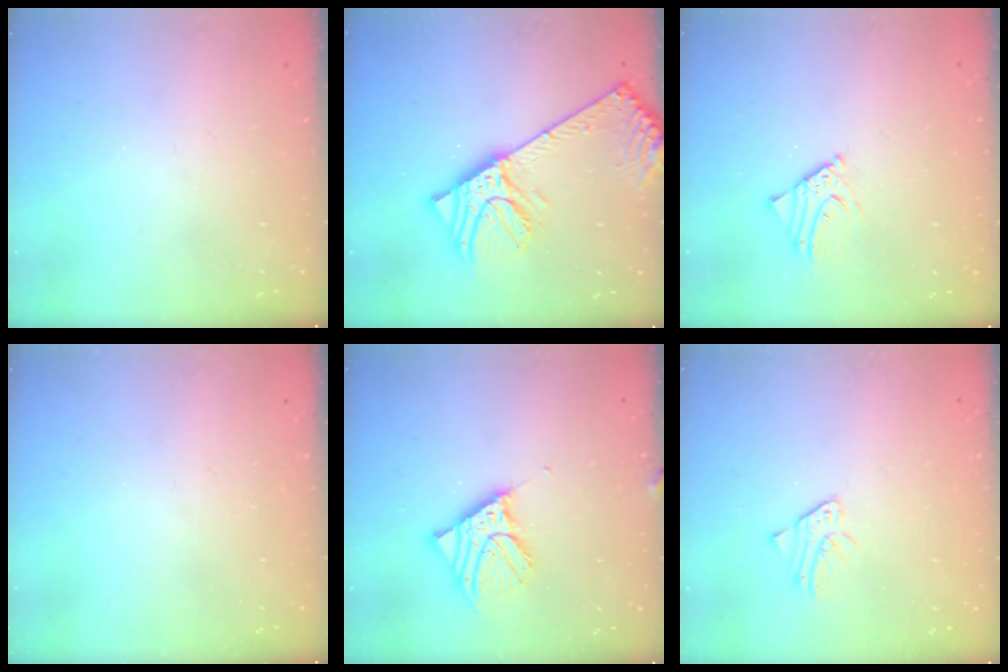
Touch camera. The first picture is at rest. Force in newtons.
{"total": 13.3, "press": 13.1, "slide": 2.6}
{"total": 4.1, "press": 4.1, "slide": 0.4}
{"total": 0.0}
{"total": 10.6, "press": 10.4, "slide": 2.3}
{"total": 1.3, "press": 1.3, "slide": 0.1}